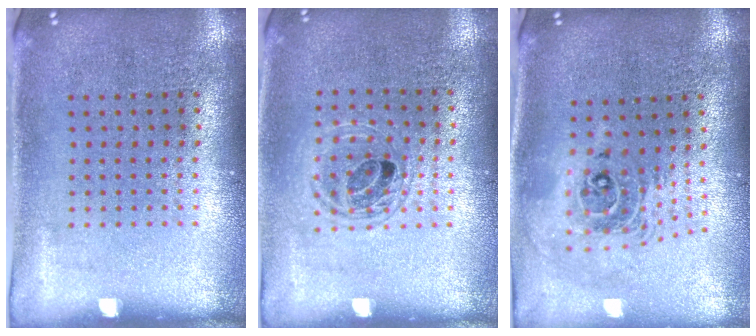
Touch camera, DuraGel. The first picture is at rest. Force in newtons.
{"total": 1.2, "press": 1.1, "slide": 0.5}
{"total": 2.1, "press": 1.6, "slide": 1.4}